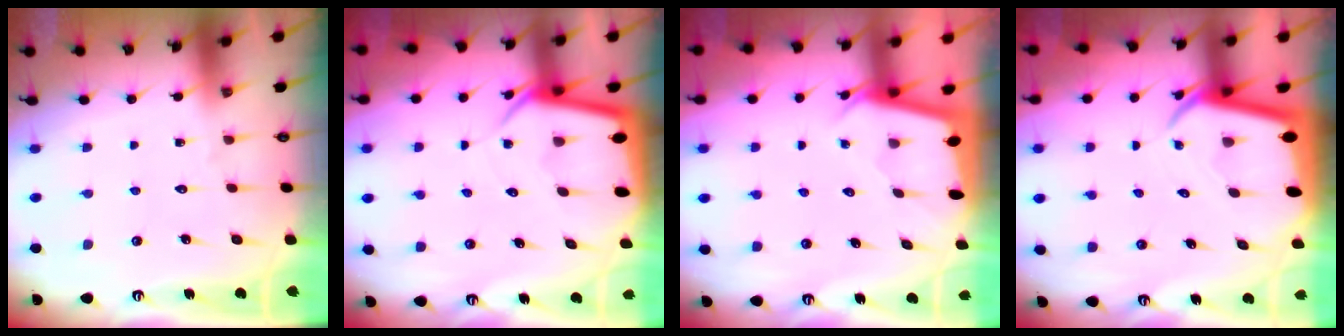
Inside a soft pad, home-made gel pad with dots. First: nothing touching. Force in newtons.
{"total": 5.4, "press": 5.4, "slide": 0.6}
{"total": 2.1, "press": 2.1, "slide": 0.2}
{"total": 4.6, "press": 4.6, "slide": 0.3}